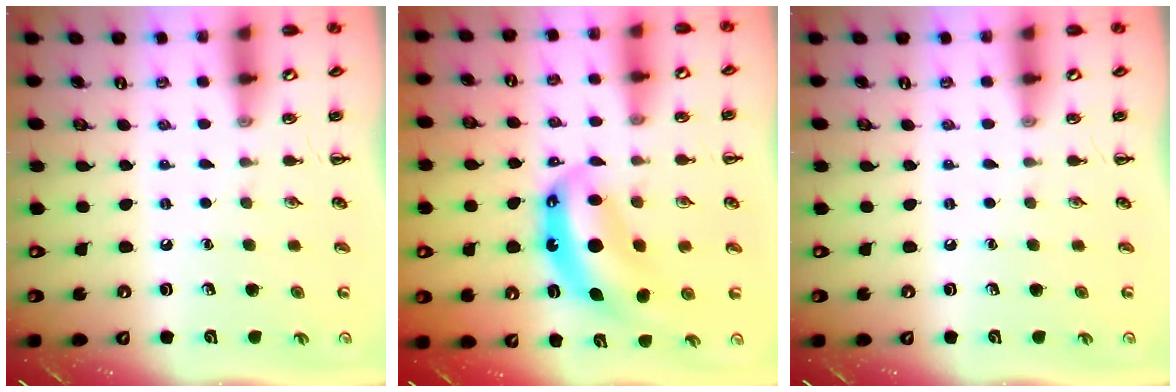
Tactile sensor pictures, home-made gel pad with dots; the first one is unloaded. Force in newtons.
{"total": 8.9, "press": 8.7, "slide": 1.9}
{"total": 0.0}